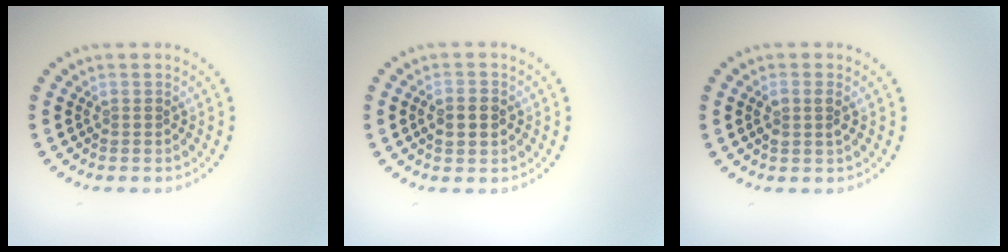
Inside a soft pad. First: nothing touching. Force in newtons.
{"total": 2.4, "press": 2.4, "slide": 0.0}
{"total": 1.6, "press": 1.4, "slide": 0.6}